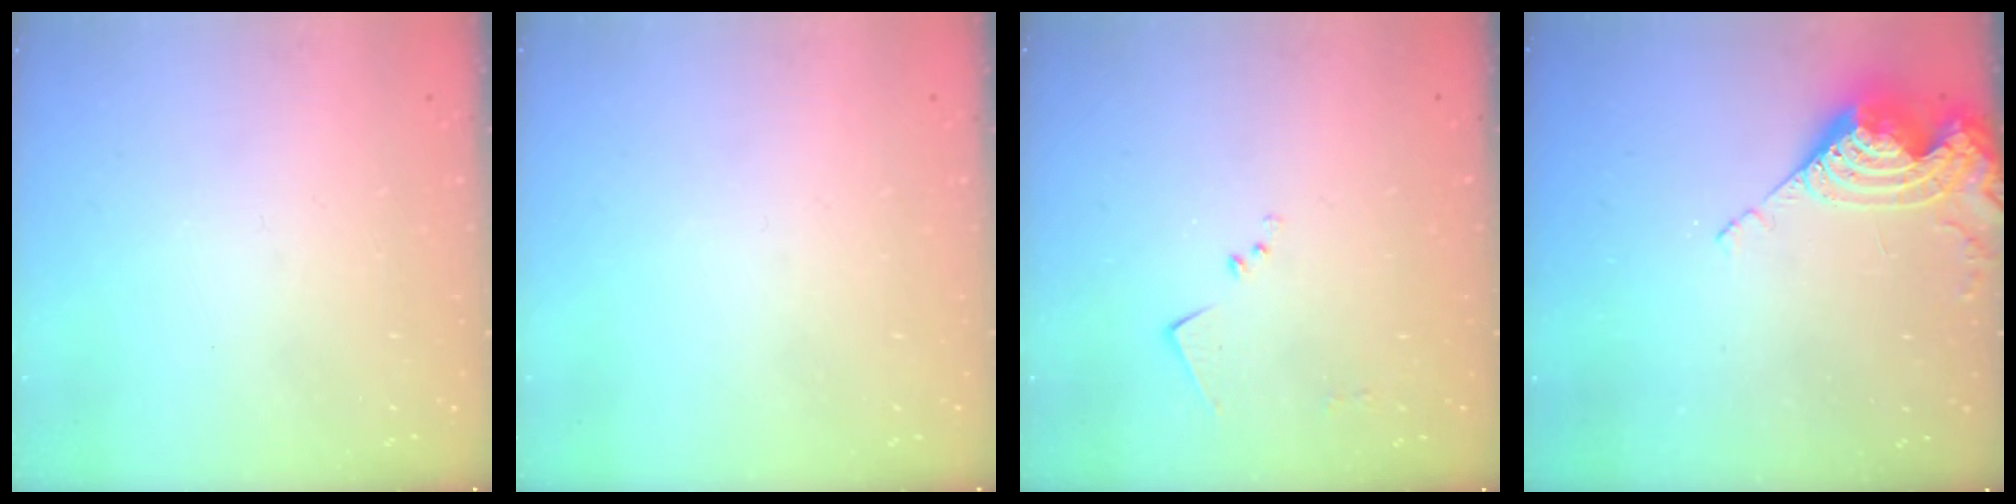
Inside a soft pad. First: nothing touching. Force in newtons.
{"total": 0.0}
{"total": 7.2, "press": 7.1, "slide": 0.9}
{"total": 9.2, "press": 9.2, "slide": 0.9}